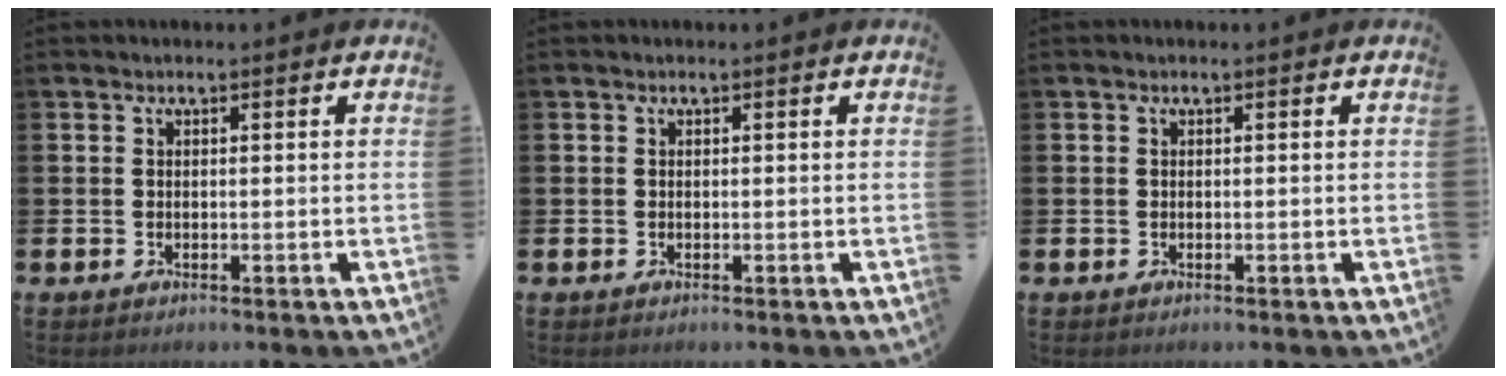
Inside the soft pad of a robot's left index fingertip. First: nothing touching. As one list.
[{"total": 0.0}, {"total": 0.0}]